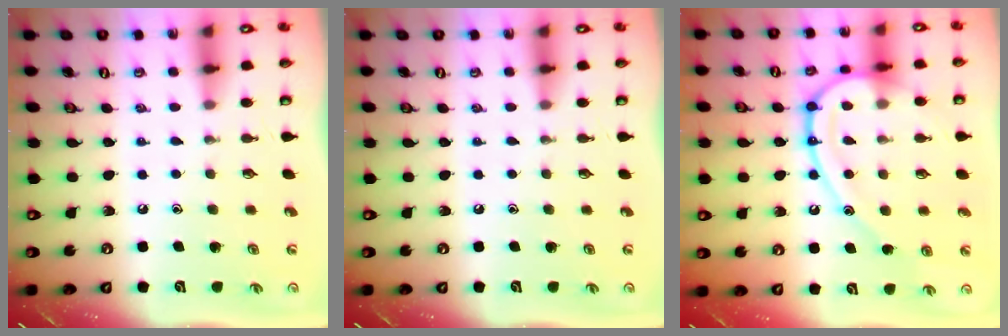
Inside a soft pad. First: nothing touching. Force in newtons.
{"total": 0.0}
{"total": 17.3, "press": 17.2, "slide": 1.7}